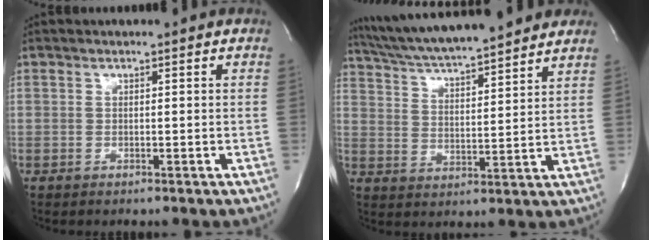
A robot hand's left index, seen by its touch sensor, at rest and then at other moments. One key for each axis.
{"total": 19.5, "fx": 17.3, "fy": 1.6, "fz": 8.9, "tx": -0.149, "ty": 0.030, "tz": 0.264}